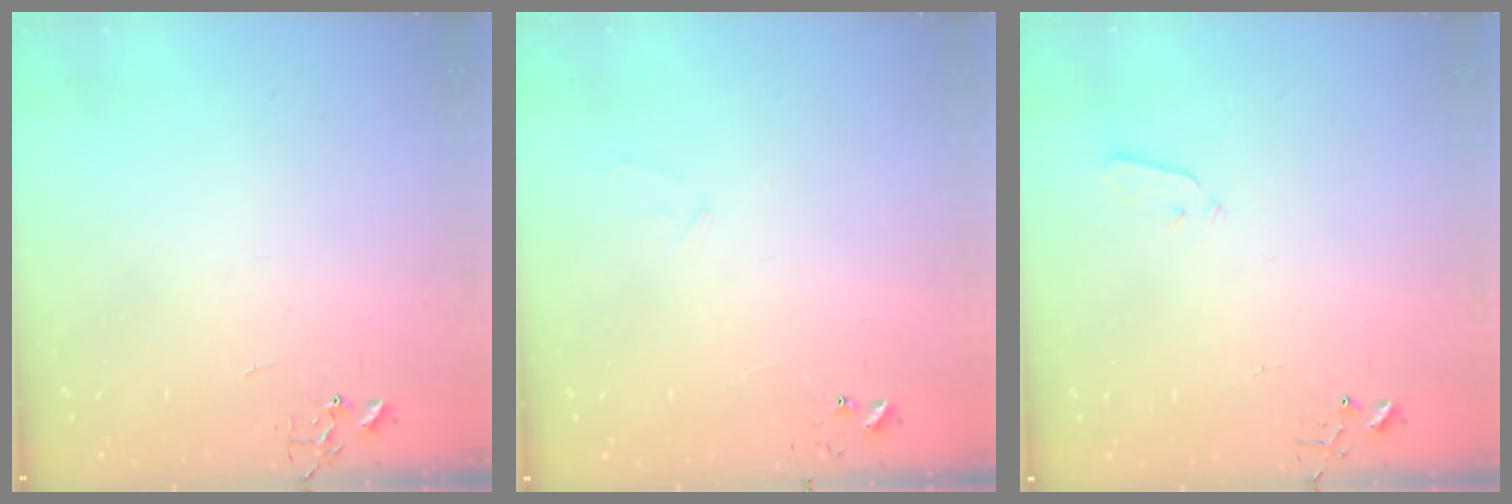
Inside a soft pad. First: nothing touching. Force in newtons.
{"total": 5.4, "press": 5.4, "slide": 0.4}
{"total": 3.4, "press": 3.3, "slide": 0.7}